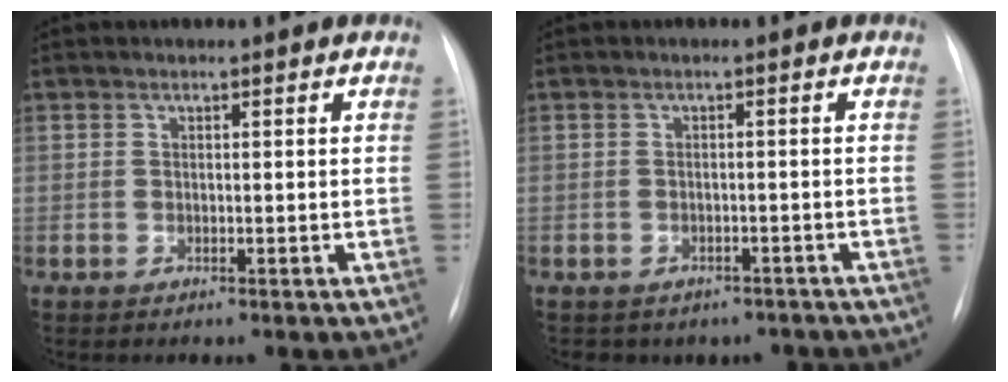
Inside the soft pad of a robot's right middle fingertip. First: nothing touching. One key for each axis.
{"total": 6.0, "fx": -4.8, "fy": 3.6, "fz": 0.4, "tx": 0.003, "ty": 0.017, "tz": -0.051}